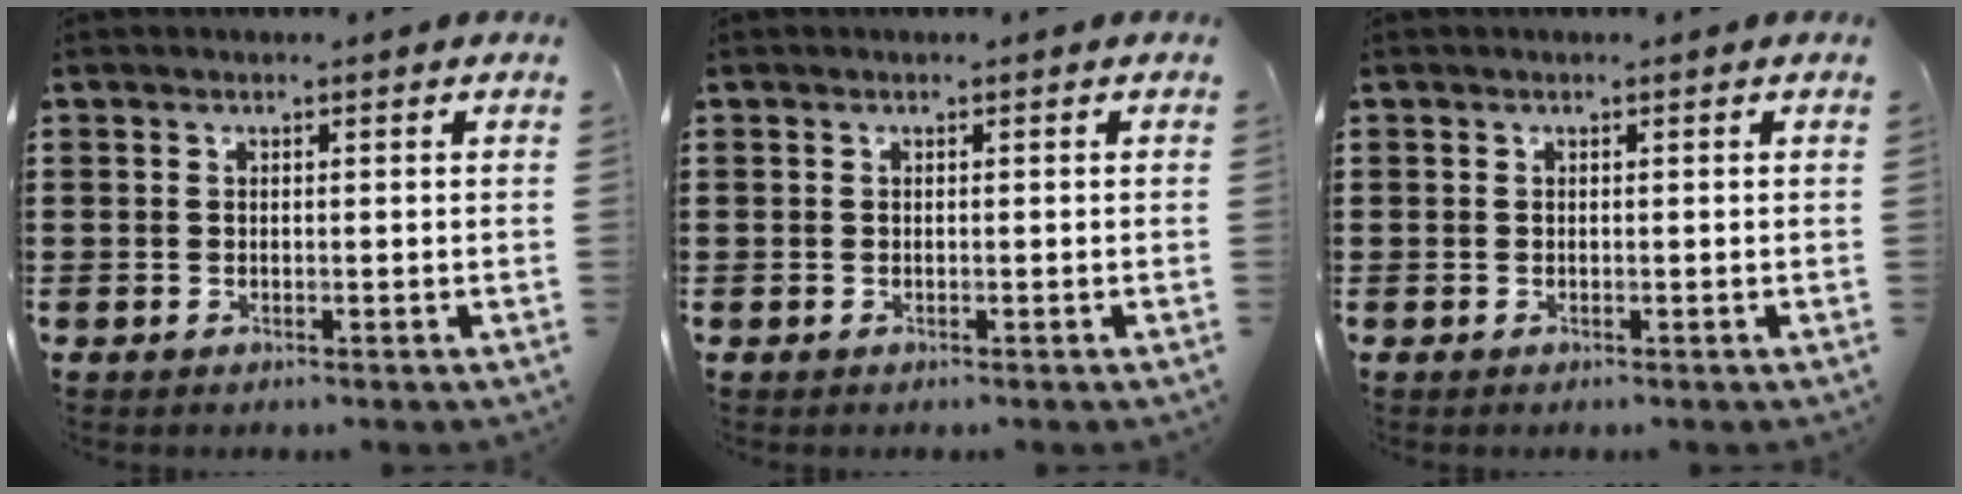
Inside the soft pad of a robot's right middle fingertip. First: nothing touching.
{"total": 0.0}
{"total": 0.0}